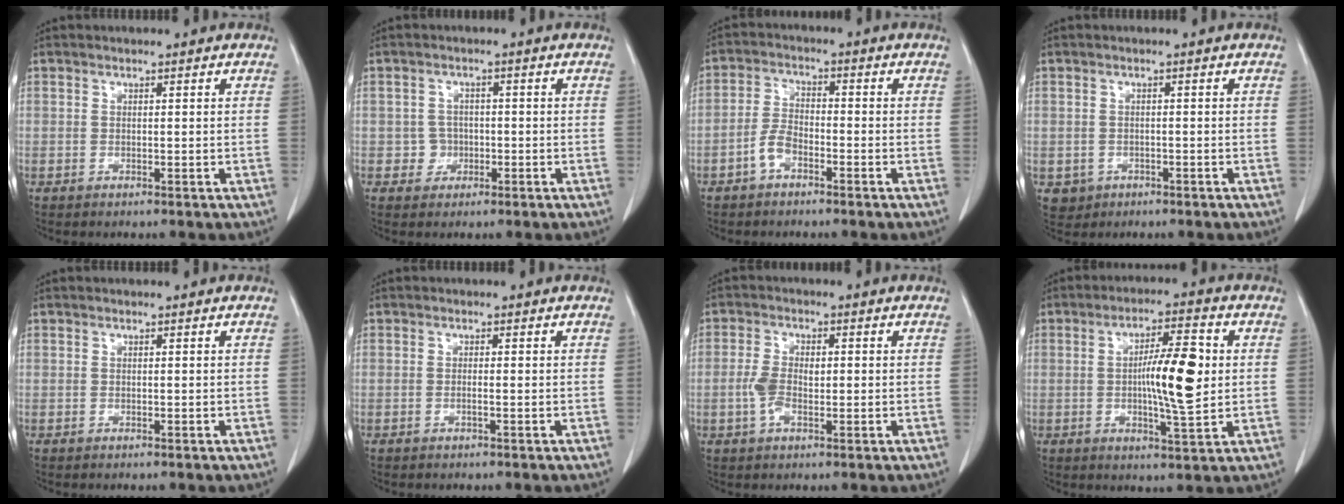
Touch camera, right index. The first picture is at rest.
{"total": 2.5, "force": [-0.7, 2.4, 0.1], "torque": [0.008, 0.010, -0.011]}
{"total": 4.0, "force": [-2.3, 2.0, 2.6], "torque": [-0.057, 0.010, -0.045]}
{"total": 2.6, "force": [-1.1, 2.4, 0.4], "torque": [-0.005, 0.006, -0.010]}
{"total": 0.0}
{"total": 0.6, "force": [-0.2, 0.0, 0.5], "torque": [-0.010, 0.002, -0.004]}
{"total": 4.6, "force": [-0.5, 2.2, 4.0], "torque": [-0.089, 0.012, -0.009]}
{"total": 10.3, "force": [0.5, 1.7, 10.1], "torque": [-0.165, 0.005, 0.007]}